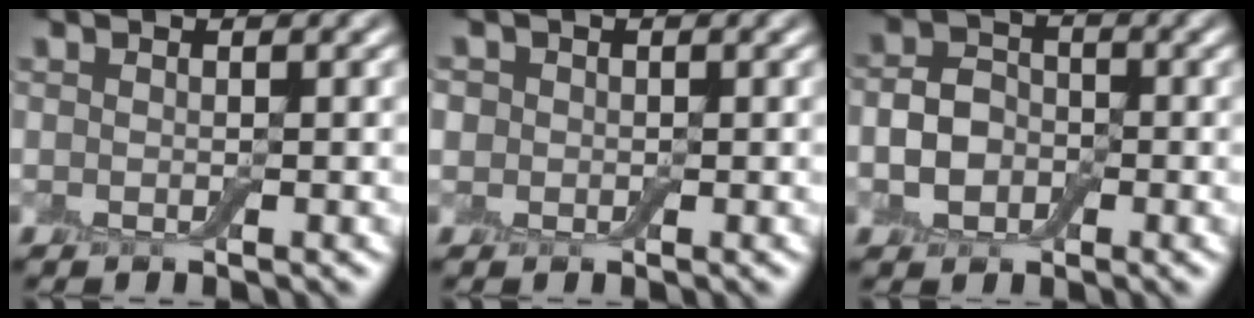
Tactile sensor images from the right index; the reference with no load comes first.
{"total": 1.6, "force": [0.2, 1.5, 0.4], "torque": [-0.006, 0.004, -0.005]}
{"total": 3.7, "force": [-1.0, 2.9, 2.1], "torque": [-0.039, 0.002, -0.025]}